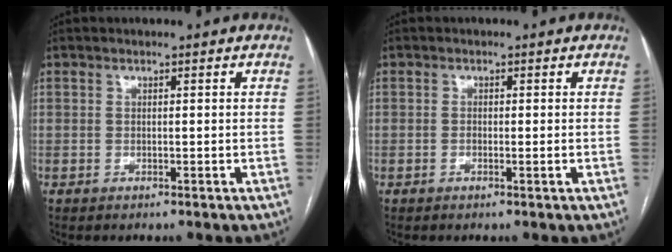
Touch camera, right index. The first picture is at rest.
{"total": 1.4, "force": [-0.2, 0.3, 1.4], "torque": [-0.025, -0.002, -0.003]}